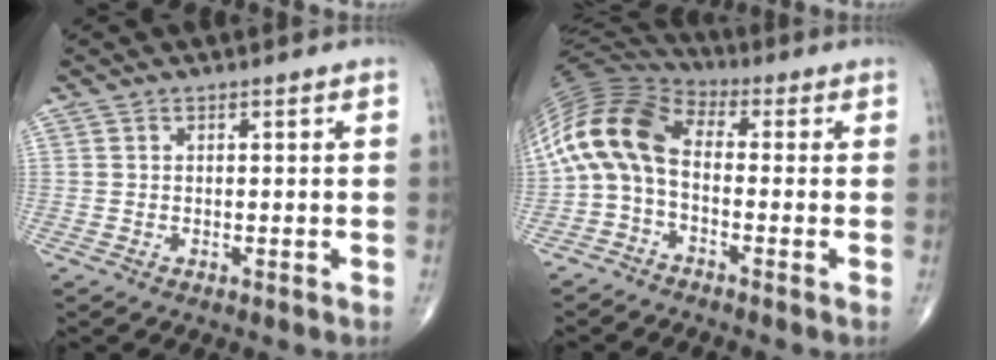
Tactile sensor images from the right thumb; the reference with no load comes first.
{"total": 12.4, "force": [-1.2, 7.1, 10.1], "torque": [-0.204, 0.047, -0.043]}